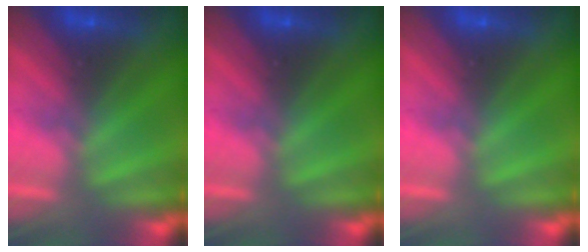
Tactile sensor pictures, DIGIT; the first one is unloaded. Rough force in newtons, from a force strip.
{"total": 0.0}
{"total": 0.0}